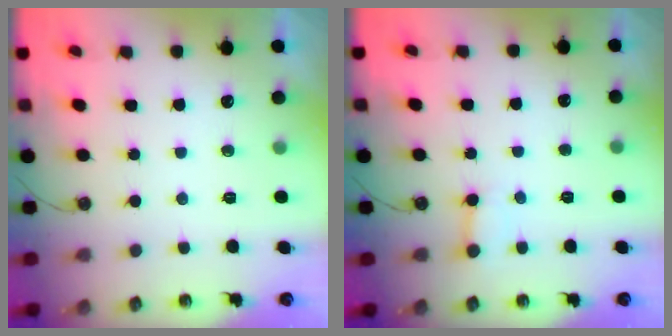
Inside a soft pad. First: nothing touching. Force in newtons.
{"total": 2.6, "press": 2.6, "slide": 0.3}